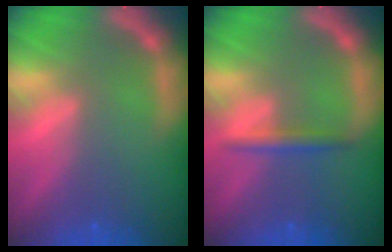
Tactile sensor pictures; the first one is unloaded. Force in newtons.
{"total": 1.9}